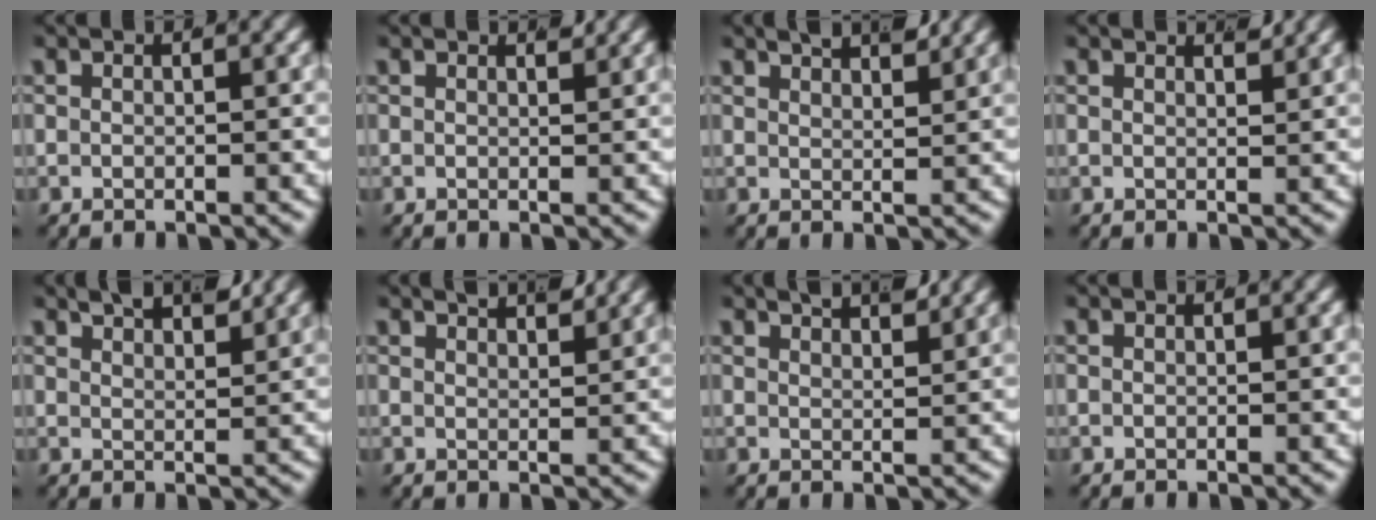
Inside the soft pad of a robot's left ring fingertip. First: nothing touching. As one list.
[{"total": 0.7, "force": [0.6, -0.3, 0.2], "torque": [0.005, -0.005, 0.011]}, {"total": 3.4, "force": [3.0, 0.3, 1.6], "torque": [-0.014, -0.002, 0.052]}, {"total": 1.1, "force": [1.0, -0.4, 0.3], "torque": [0.004, -0.006, 0.018]}, {"total": 4.1, "force": [3.5, 0.7, 2.0], "torque": [-0.021, 0.000, 0.060]}, {"total": 2.8, "force": [2.5, -0.1, 1.2], "torque": [-0.011, -0.004, 0.045]}, {"total": 3.1, "force": [2.8, 0.1, 1.4], "torque": [-0.012, -0.002, 0.050]}, {"total": 0.0}]